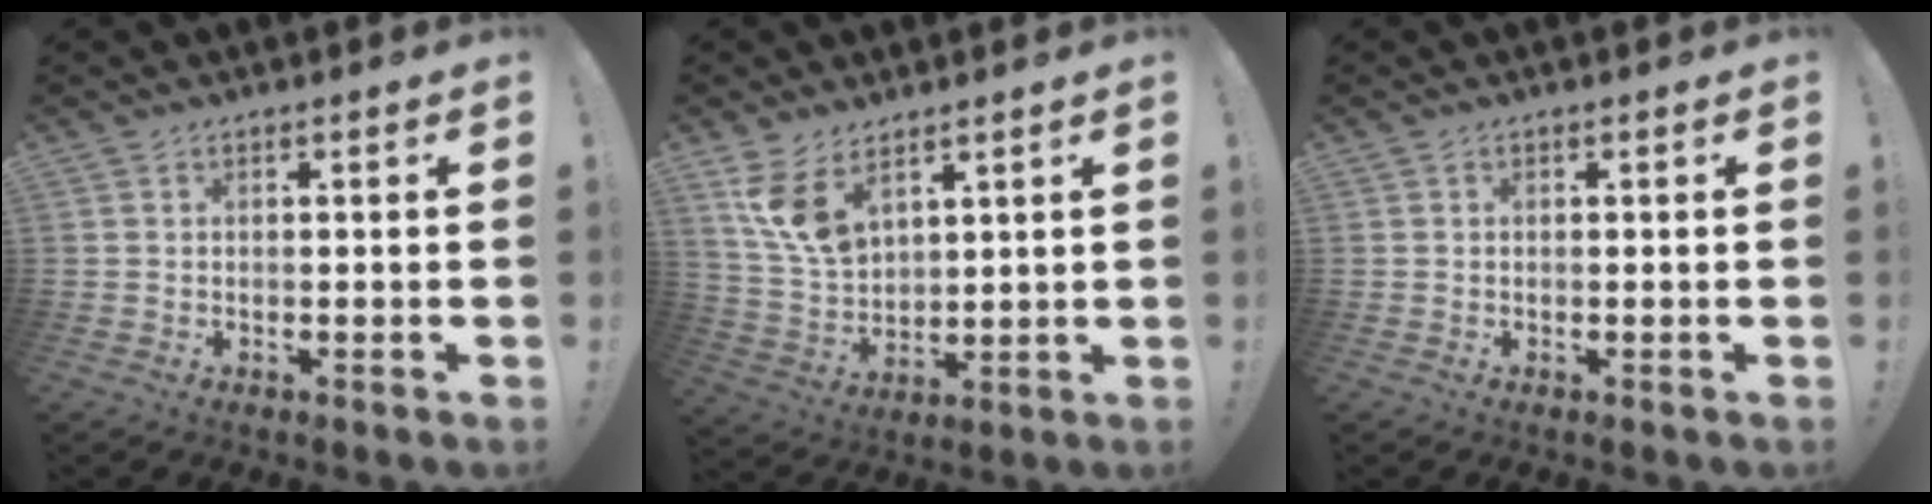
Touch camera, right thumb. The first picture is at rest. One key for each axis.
{"total": 10.8, "fx": 6.7, "fy": 5.9, "fz": 6.0, "tx": -0.113, "ty": -0.037, "tz": 0.129}
{"total": 0.0}